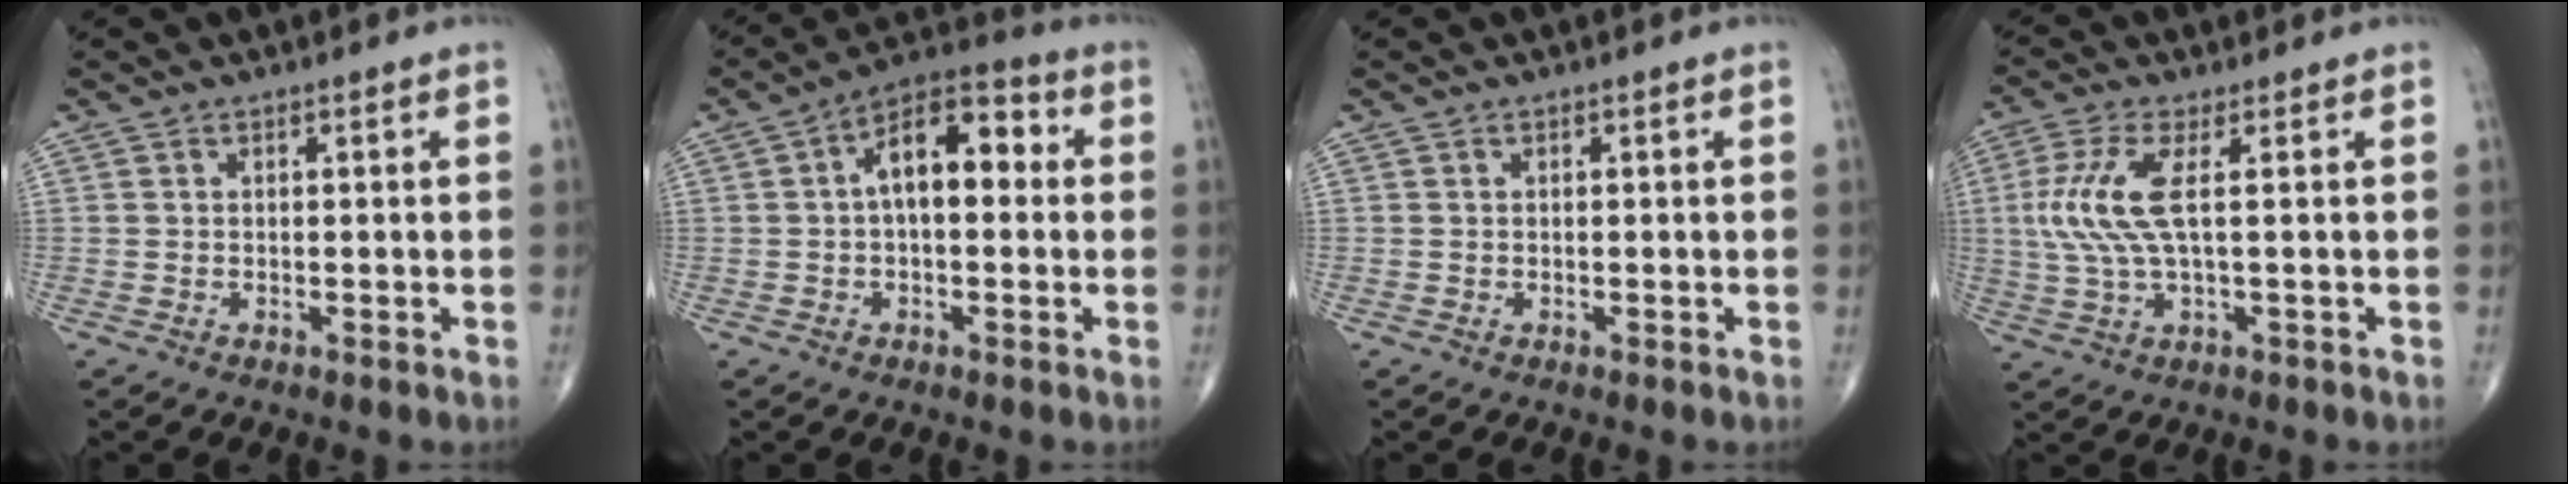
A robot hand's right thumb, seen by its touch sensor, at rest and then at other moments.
{"total": 11.4, "force": [1.2, 6.1, 9.6], "torque": [-0.131, 0.037, 0.007]}
{"total": 0.0}
{"total": 9.0, "force": [1.3, 2.5, 8.5], "torque": [-0.226, 0.003, 0.026]}